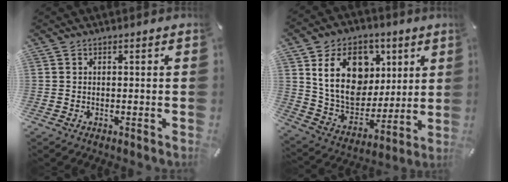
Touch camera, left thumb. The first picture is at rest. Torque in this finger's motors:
{"motor_torque": [2.95, 2.06, 1.06, 0.24, 0.27]}